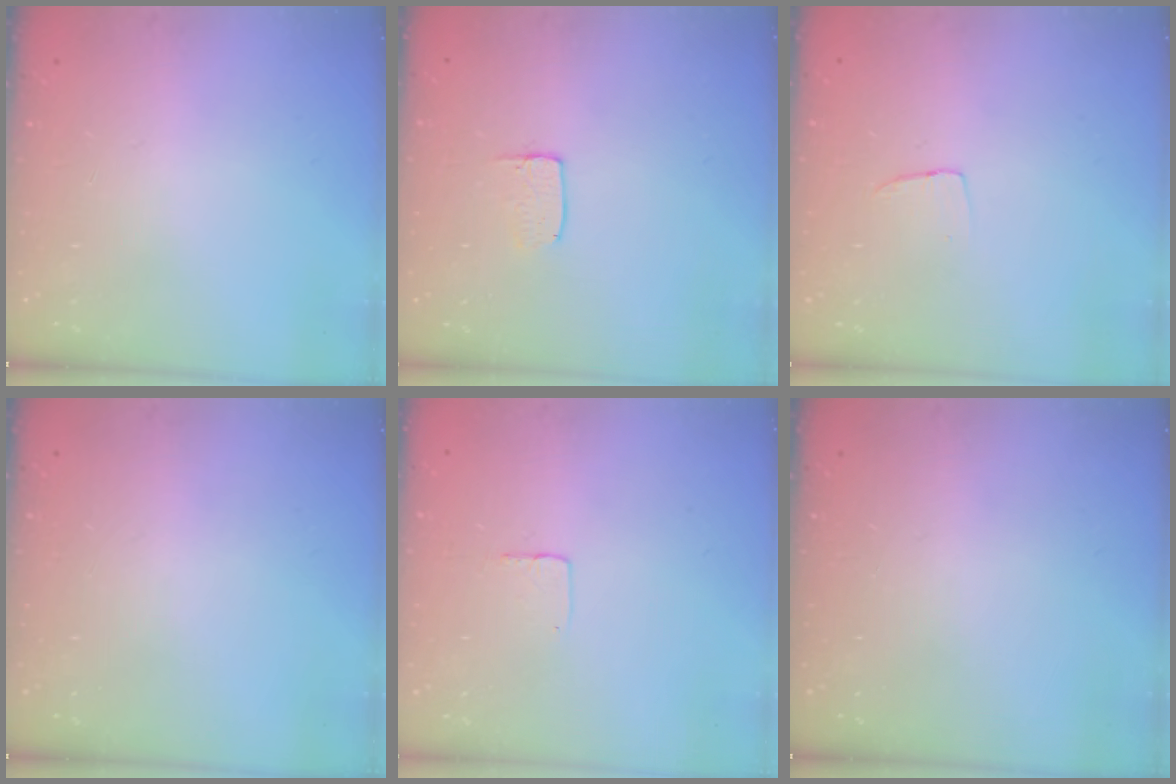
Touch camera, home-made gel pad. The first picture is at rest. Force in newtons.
{"total": 3.6, "press": 3.6, "slide": 0.3}
{"total": 2.9, "press": 2.9, "slide": 0.1}
{"total": 0.0}
{"total": 2.7, "press": 2.7, "slide": 0.1}
{"total": 0.0}